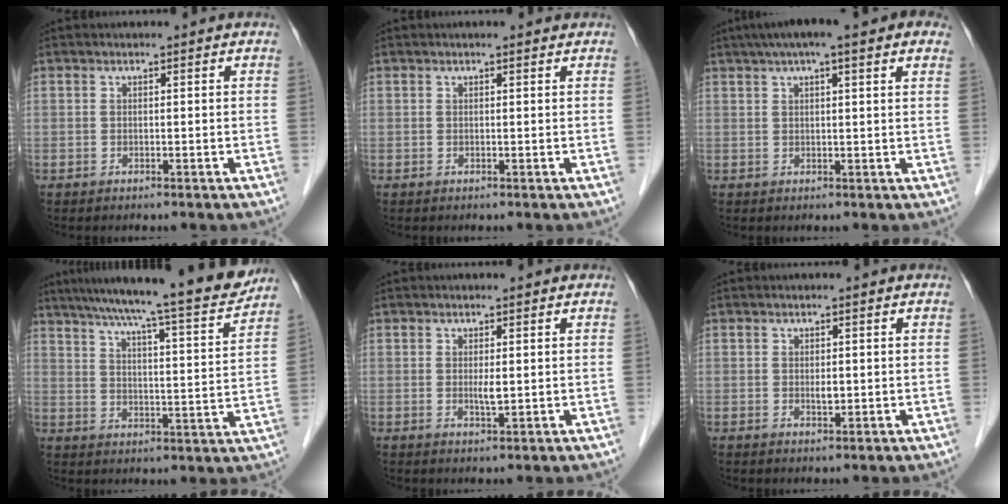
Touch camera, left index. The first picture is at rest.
{"total": 1.2, "force": [1.0, 0.2, 0.6], "torque": [-0.011, 0.008, 0.013]}
{"total": 10.9, "force": [7.0, 1.7, 8.1], "torque": [-0.119, 0.047, 0.096]}
{"total": 19.1, "force": [16.9, -0.3, 9.0], "torque": [-0.138, -0.023, 0.232]}
{"total": 1.6, "force": [0.1, 0.3, 1.6], "torque": [-0.032, -0.004, 0.004]}
{"total": 1.2, "force": [0.0, 0.6, 1.0], "torque": [-0.016, -0.003, 0.002]}